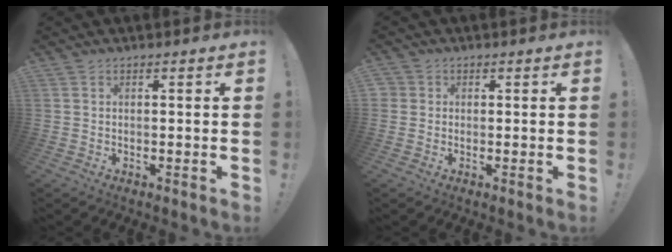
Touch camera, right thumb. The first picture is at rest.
{"total": 2.1, "force": [-0.1, 2.0, 0.6], "torque": [-0.004, 0.002, -0.002]}